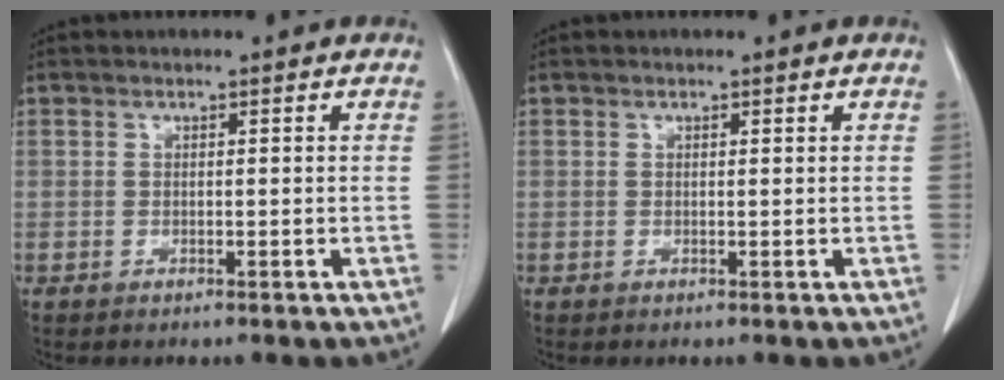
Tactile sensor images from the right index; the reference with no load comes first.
{"total": 0.0}